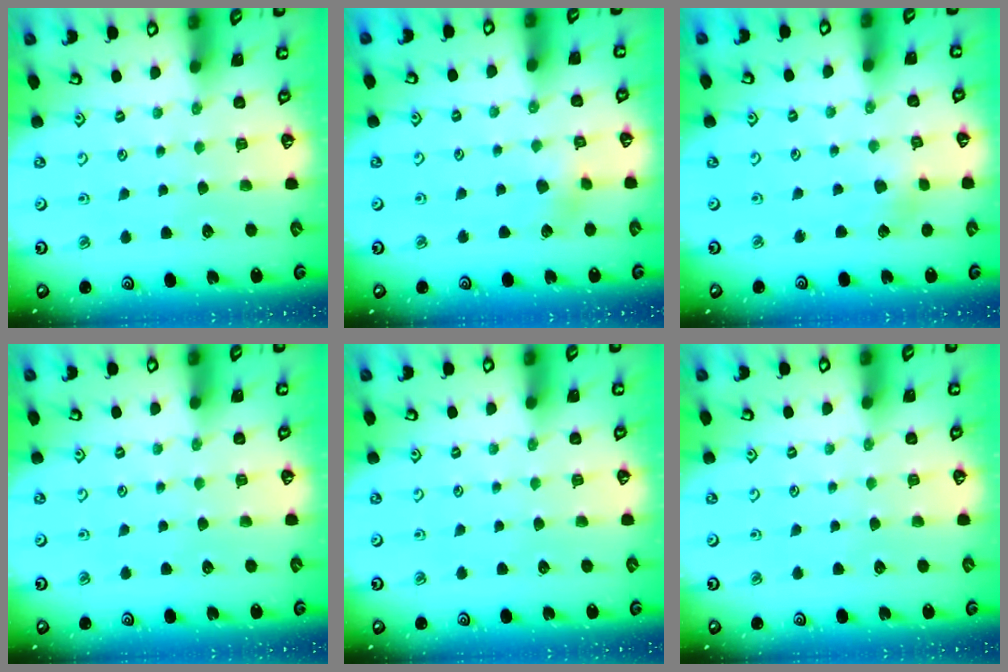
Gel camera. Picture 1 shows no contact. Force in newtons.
{"total": 4.1, "press": 4.1, "slide": 0.2}
{"total": 2.8, "press": 2.8, "slide": 0.5}
{"total": 0.0}
{"total": 0.0}
{"total": 0.0}